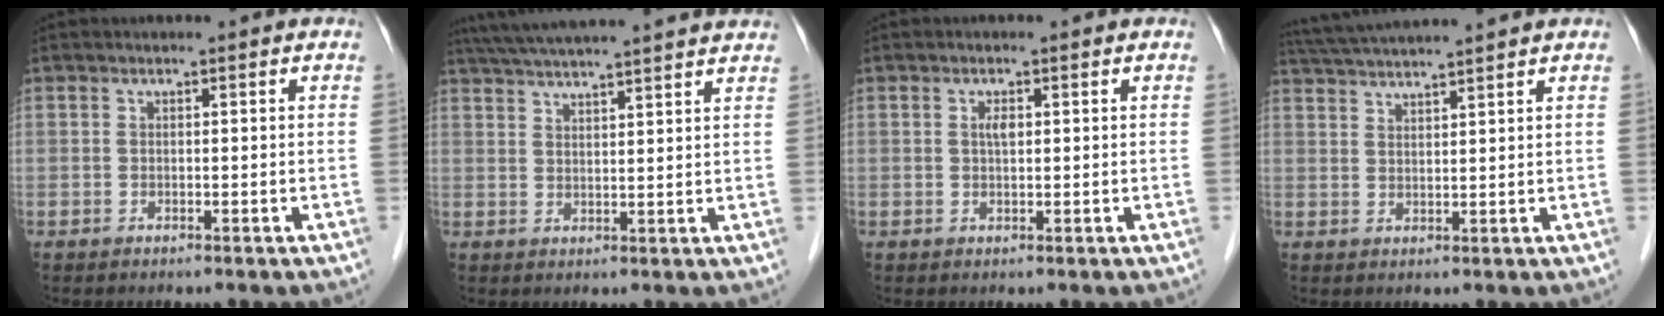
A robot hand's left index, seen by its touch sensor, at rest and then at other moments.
{"total": 19.0, "force": [17.1, 0.2, 8.2], "torque": [-0.143, 0.030, 0.235]}
{"total": 1.4, "force": [0.2, 0.6, 1.2], "torque": [-0.026, -0.001, 0.004]}
{"total": 9.0, "force": [8.2, -1.3, 3.3], "torque": [-0.064, 0.030, 0.132]}